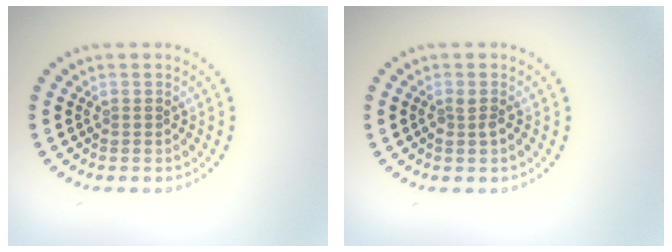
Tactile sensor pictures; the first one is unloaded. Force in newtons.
{"total": 0.9, "press": 0.8, "slide": 0.3}